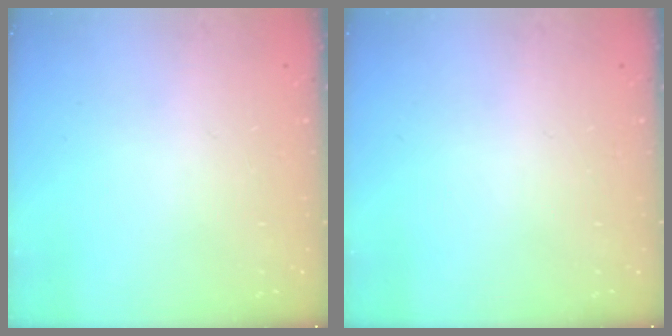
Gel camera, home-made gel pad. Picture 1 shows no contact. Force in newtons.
{"total": 0.0}